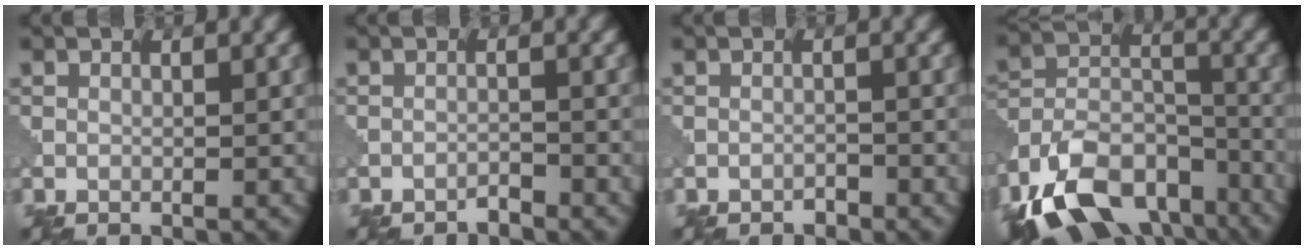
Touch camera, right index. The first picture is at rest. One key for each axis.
{"total": 1.0, "fx": -1.0, "fy": 0.1, "fz": 0.3, "tx": 0.000, "ty": 0.004, "tz": -0.020}
{"total": 0.8, "fx": -0.7, "fy": 0.3, "fz": 0.2, "tx": -0.002, "ty": 0.000, "tz": -0.013}
{"total": 14.2, "fx": -10.0, "fy": 7.4, "fz": 6.9, "tx": -0.126, "ty": 0.000, "tz": -0.163}